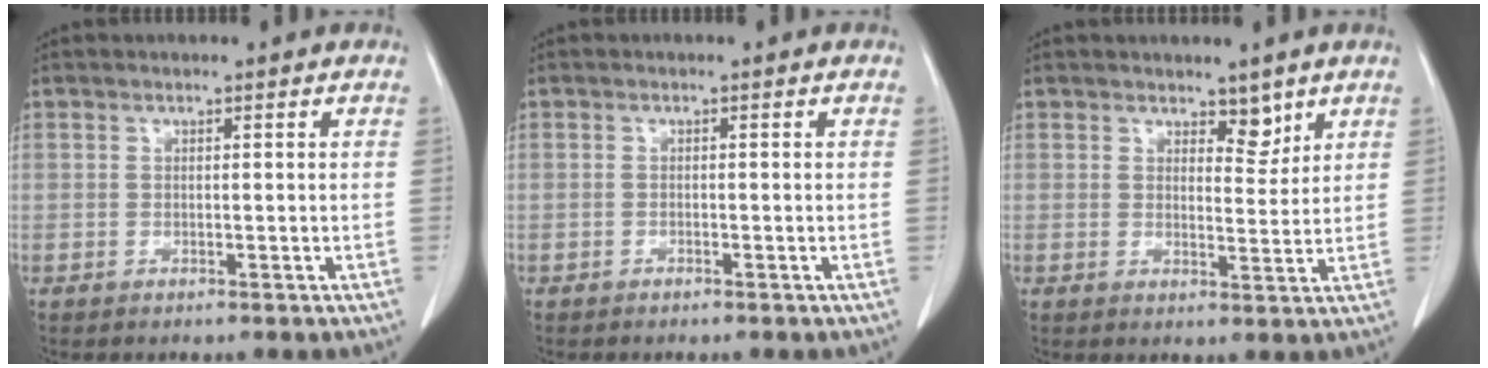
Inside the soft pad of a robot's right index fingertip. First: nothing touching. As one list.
[{"total": 0.0}, {"total": 3.7, "force": [2.7, 1.9, 1.8], "torque": [-0.016, -0.005, 0.040]}]